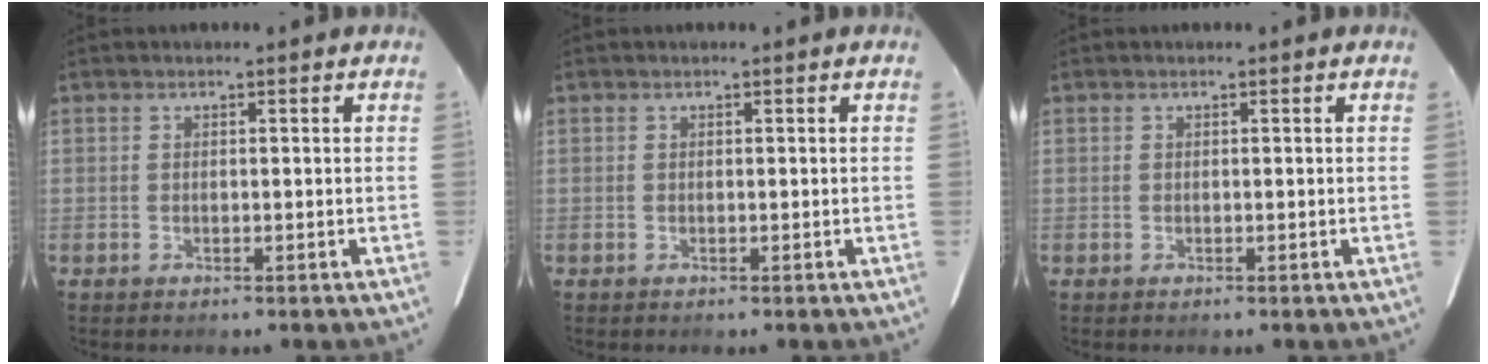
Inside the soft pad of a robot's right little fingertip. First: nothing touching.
{"total": 0.0}
{"total": 0.0}